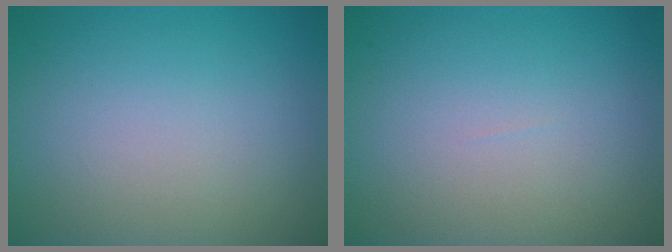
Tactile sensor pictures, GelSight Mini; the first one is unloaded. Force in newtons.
{"total": 0.0}